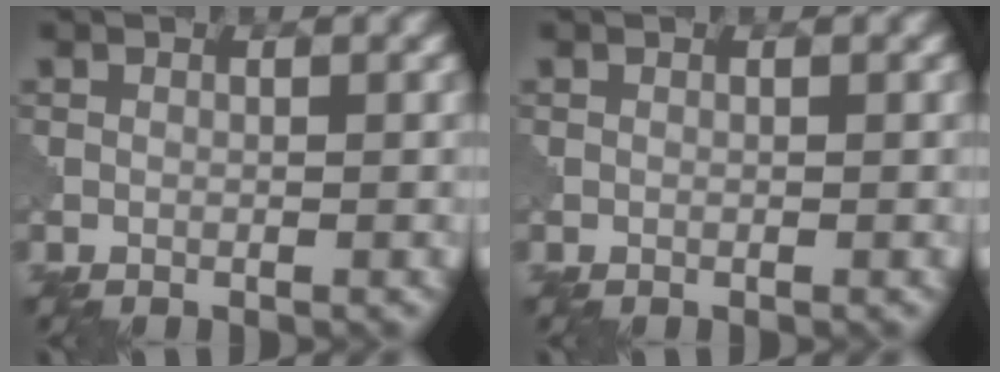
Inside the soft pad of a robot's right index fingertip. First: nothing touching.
{"total": 0.0}